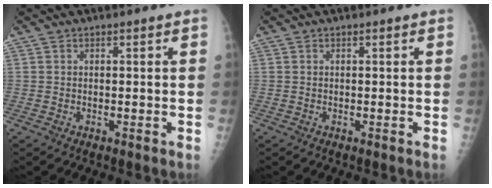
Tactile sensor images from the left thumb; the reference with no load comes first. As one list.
[{"total": 0.0}]